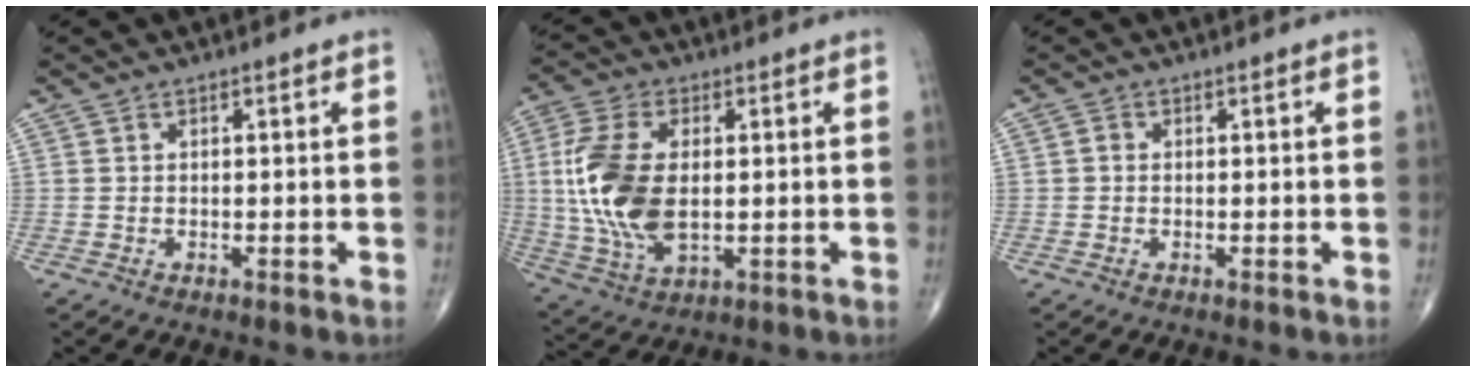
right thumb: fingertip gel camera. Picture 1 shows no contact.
{"total": 15.5, "force": [0.5, 8.4, 13.0], "torque": [-0.286, -0.009, 0.014]}
{"total": 0.9, "force": [-0.1, 0.8, 0.4], "torque": [-0.003, 0.002, -0.004]}